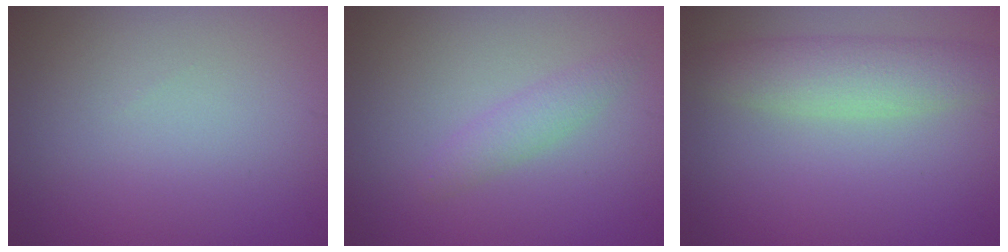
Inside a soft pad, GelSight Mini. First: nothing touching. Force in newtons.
{"total": 1.7, "press": 1.7, "slide": 0.1}
{"total": 4.1, "press": 4.1, "slide": 0.3}